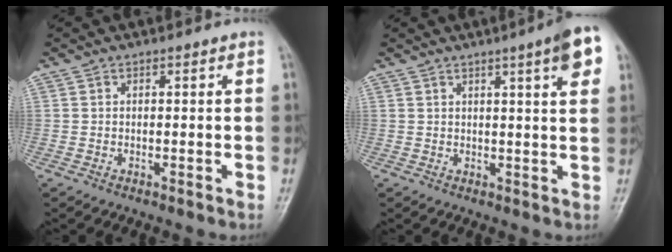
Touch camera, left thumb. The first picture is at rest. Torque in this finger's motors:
{"motor_torque": [1.11, 1.15, 0.30, -0.29, 0.01]}